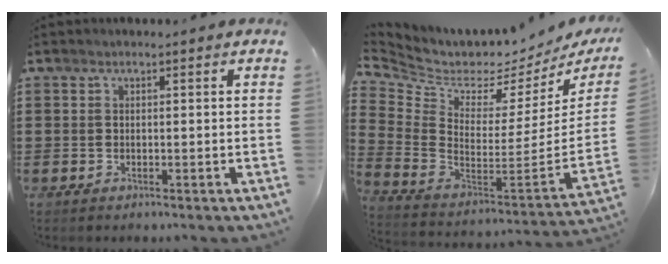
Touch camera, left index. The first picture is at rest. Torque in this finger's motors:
{"motor_torque": [-0.54, -1.59, -0.11, -0.01]}